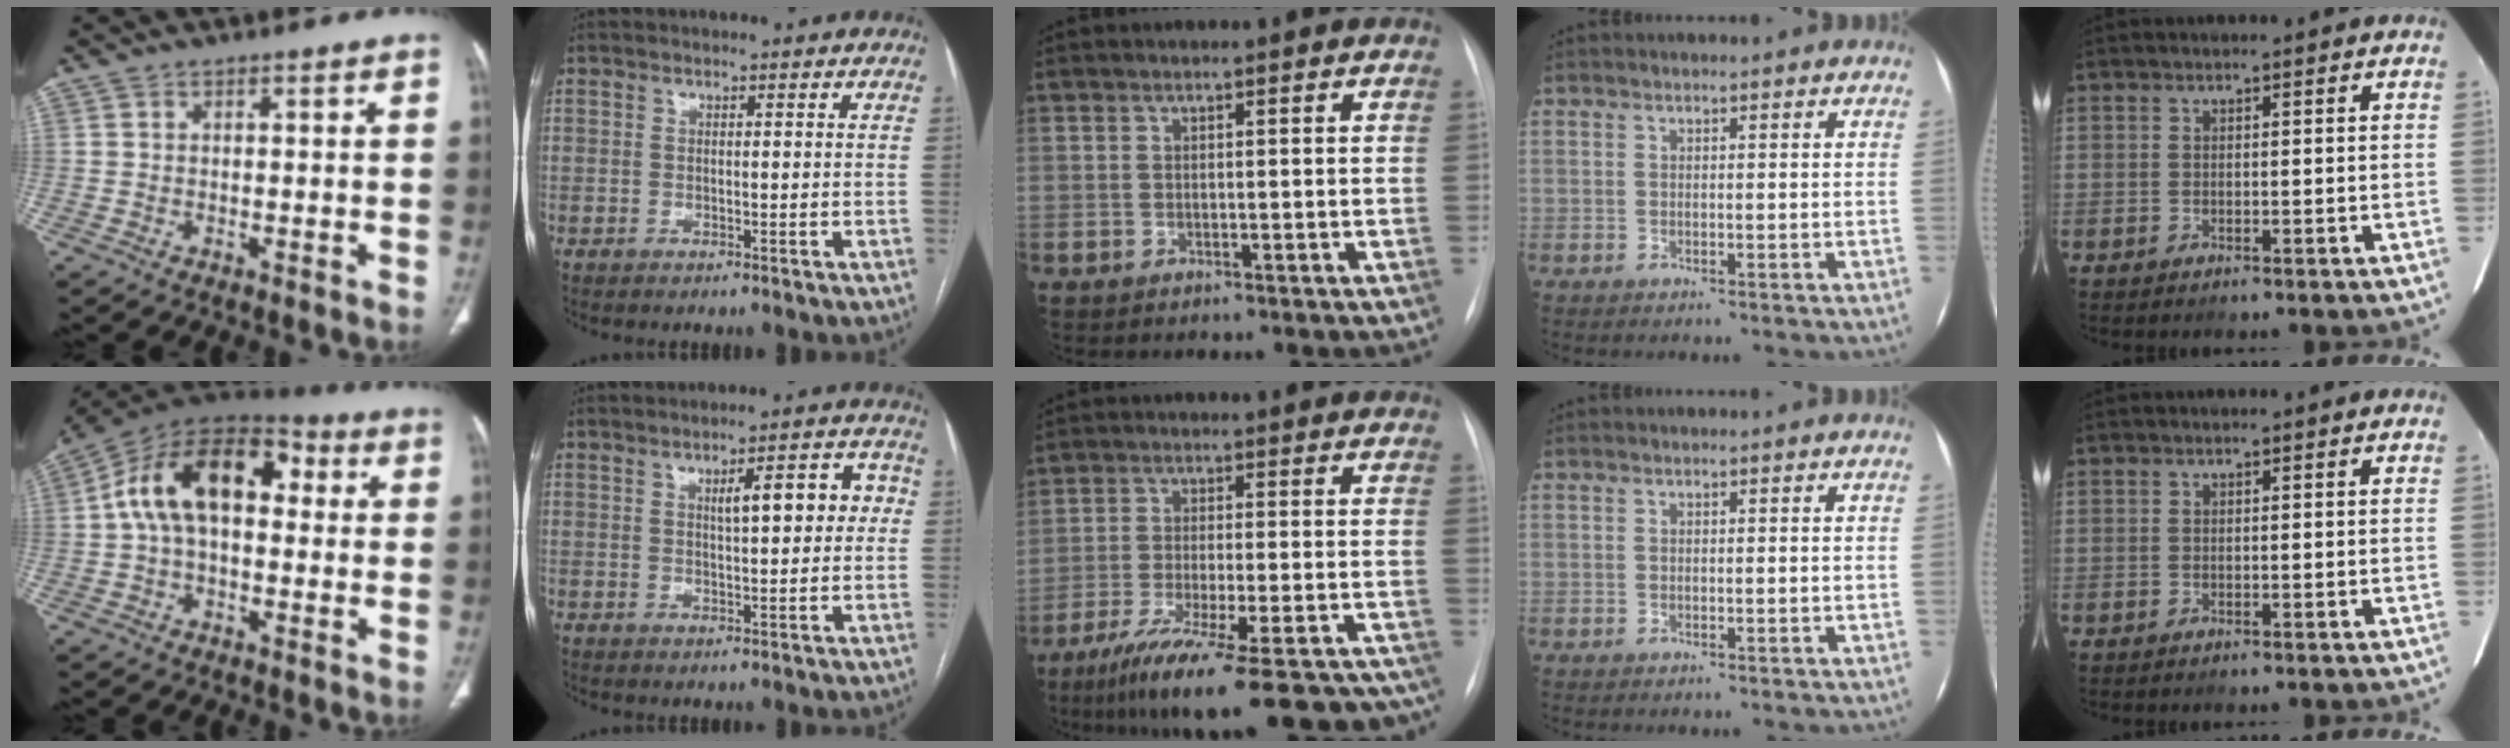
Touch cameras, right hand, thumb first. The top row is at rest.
{"thumb": {"total": 17.3, "force": [2.5, 10.3, 13.6], "torque": [-0.214, 0.050, 0.031]}, "index": {"total": 7.0, "force": [1.3, 2.0, 6.6], "torque": [-0.090, 0.025, 0.019]}, "middle": {"total": 23.6, "force": [-19.2, 3.9, 13.1], "torque": [-0.148, -0.020, -0.269]}}